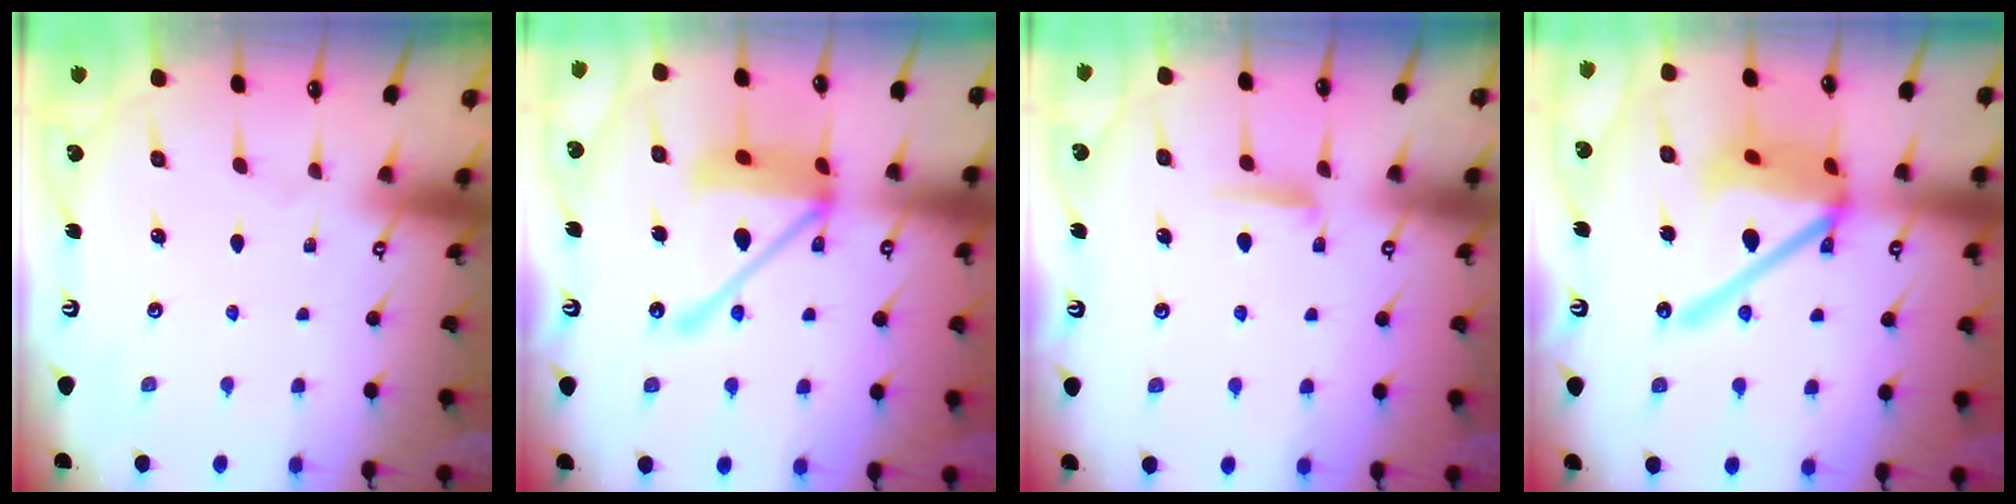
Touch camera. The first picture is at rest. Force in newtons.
{"total": 17.2, "press": 17.0, "slide": 2.3}
{"total": 5.6, "press": 5.6, "slide": 0.7}
{"total": 19.7, "press": 19.5, "slide": 2.7}